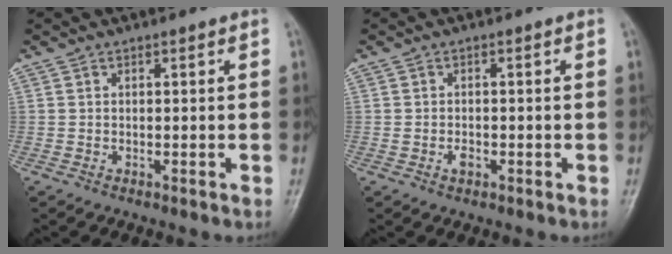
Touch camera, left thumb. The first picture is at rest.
{"total": 1.7, "force": [-0.6, 1.2, 1.1], "torque": [-0.015, 0.005, -0.009]}